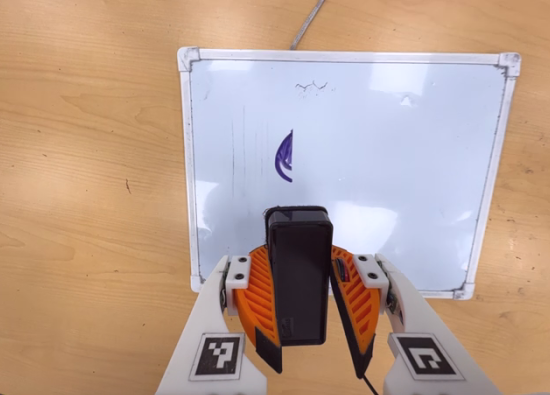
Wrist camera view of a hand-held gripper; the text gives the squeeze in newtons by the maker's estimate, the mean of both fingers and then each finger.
{"total": 9.6, "left": 9.3, "right": 10.0}